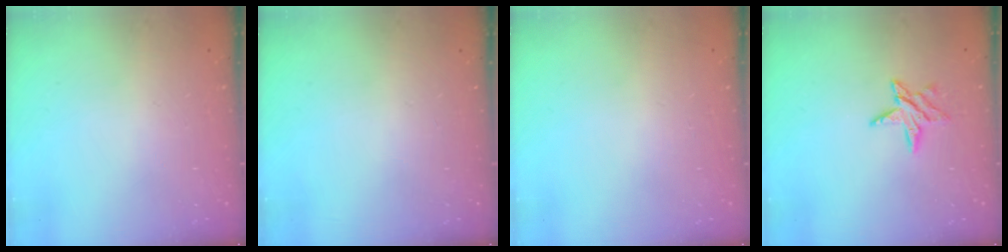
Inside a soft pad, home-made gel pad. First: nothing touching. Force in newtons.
{"total": 0.0}
{"total": 0.0}
{"total": 7.0, "press": 7.0, "slide": 0.4}